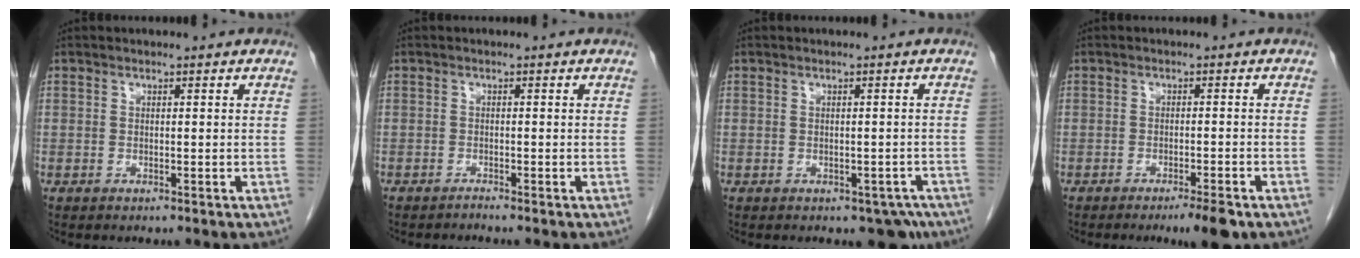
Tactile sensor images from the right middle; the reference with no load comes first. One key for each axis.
{"total": 0.6, "fx": -0.6, "fy": -0.3, "fz": 0.0, "tx": -0.004, "ty": -0.005, "tz": -0.010}
{"total": 3.5, "fx": -2.3, "fy": 2.1, "fz": 1.6, "tx": -0.002, "ty": 0.005, "tz": -0.024}
{"total": 4.0, "fx": -2.7, "fy": 0.3, "fz": 2.9, "tx": -0.039, "ty": -0.007, "tz": -0.038}